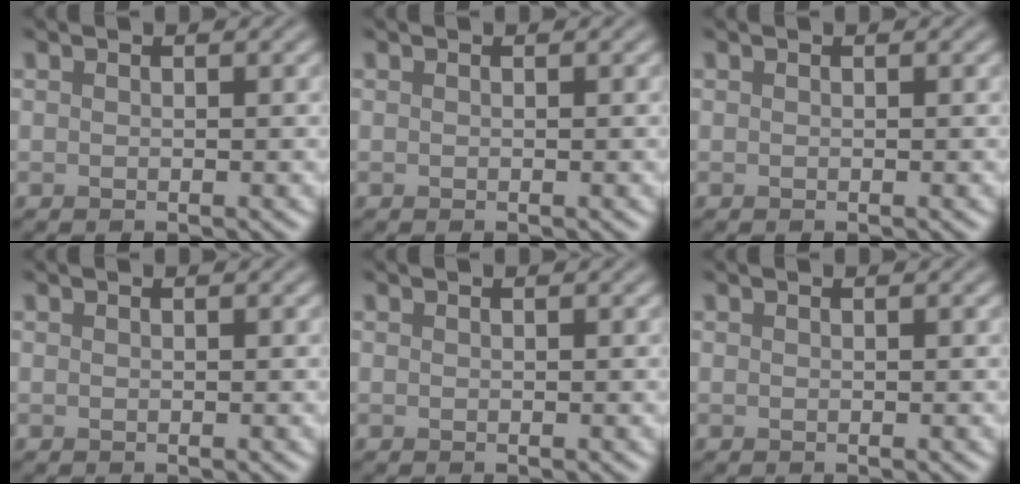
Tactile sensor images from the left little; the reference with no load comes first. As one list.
[{"total": 0.0}, {"total": 0.0}, {"total": 0.0}, {"total": 0.0}, {"total": 0.0}]